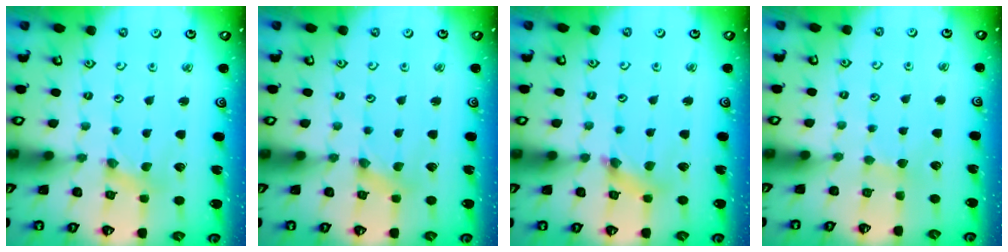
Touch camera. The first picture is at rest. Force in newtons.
{"total": 0.0}
{"total": 3.9, "press": 3.9, "slide": 0.4}
{"total": 2.2, "press": 2.2, "slide": 0.2}